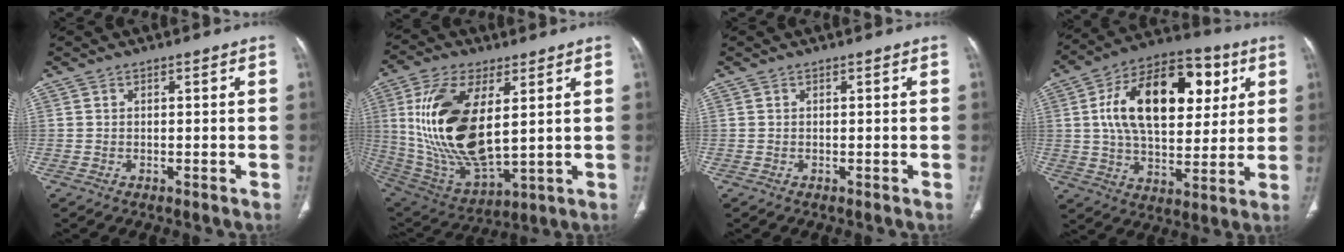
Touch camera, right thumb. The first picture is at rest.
{"total": 22.1, "force": [4.2, 10.4, 19.1], "torque": [-0.378, -0.026, 0.091]}
{"total": 0.0}
{"total": 23.3, "force": [6.0, 13.1, 18.3], "torque": [-0.270, 0.003, 0.090]}